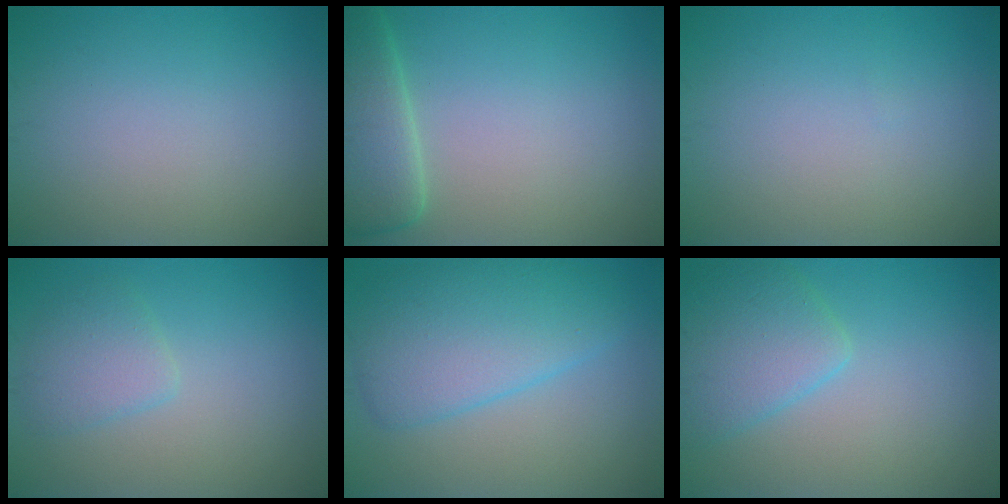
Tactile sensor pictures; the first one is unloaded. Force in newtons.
{"total": 5.0, "press": 4.9, "slide": 0.7}
{"total": 0.0}
{"total": 2.4, "press": 2.4, "slide": 0.3}
{"total": 6.3, "press": 6.3, "slide": 0.3}
{"total": 4.0, "press": 4.0, "slide": 0.2}